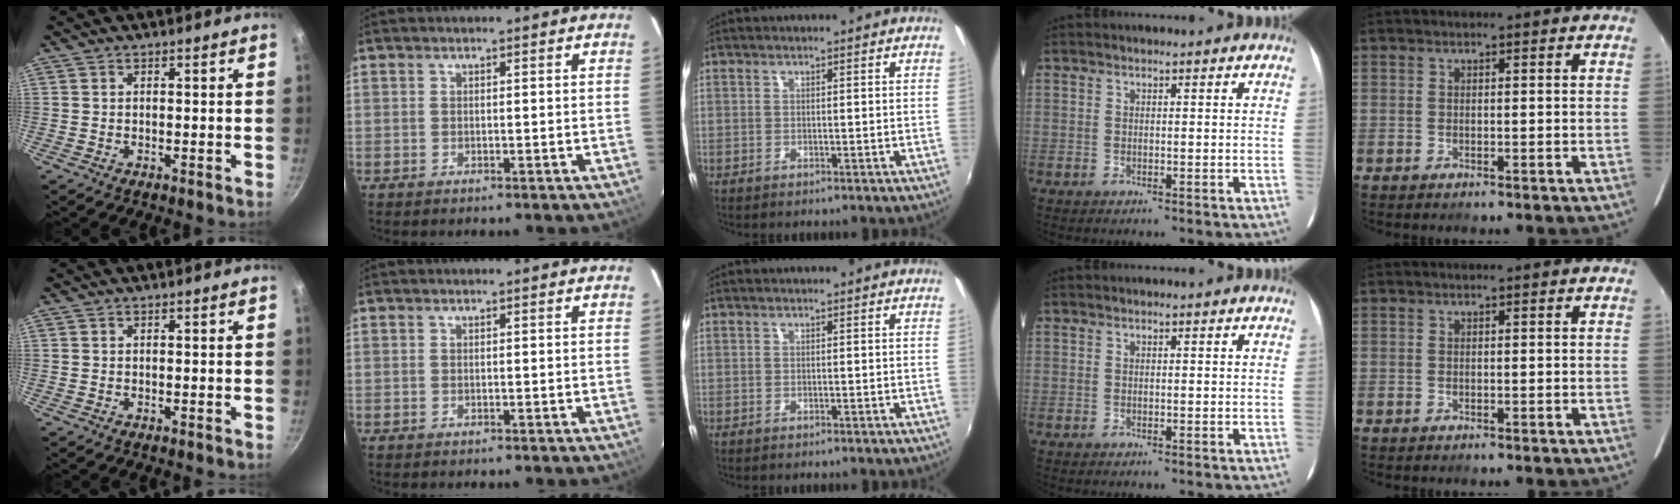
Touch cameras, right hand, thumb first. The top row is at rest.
{}